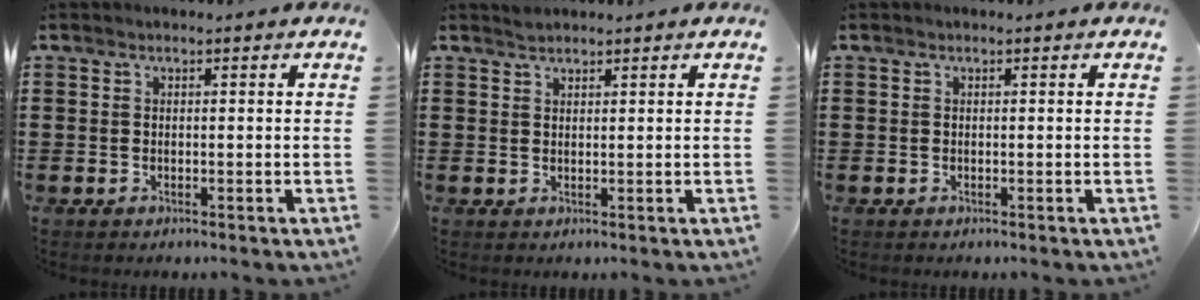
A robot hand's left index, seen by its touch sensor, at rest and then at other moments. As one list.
[{"total": 1.3, "force": [1.2, 0.2, 0.2], "torque": [-0.006, 0.000, 0.024]}, {"total": 0.0}]